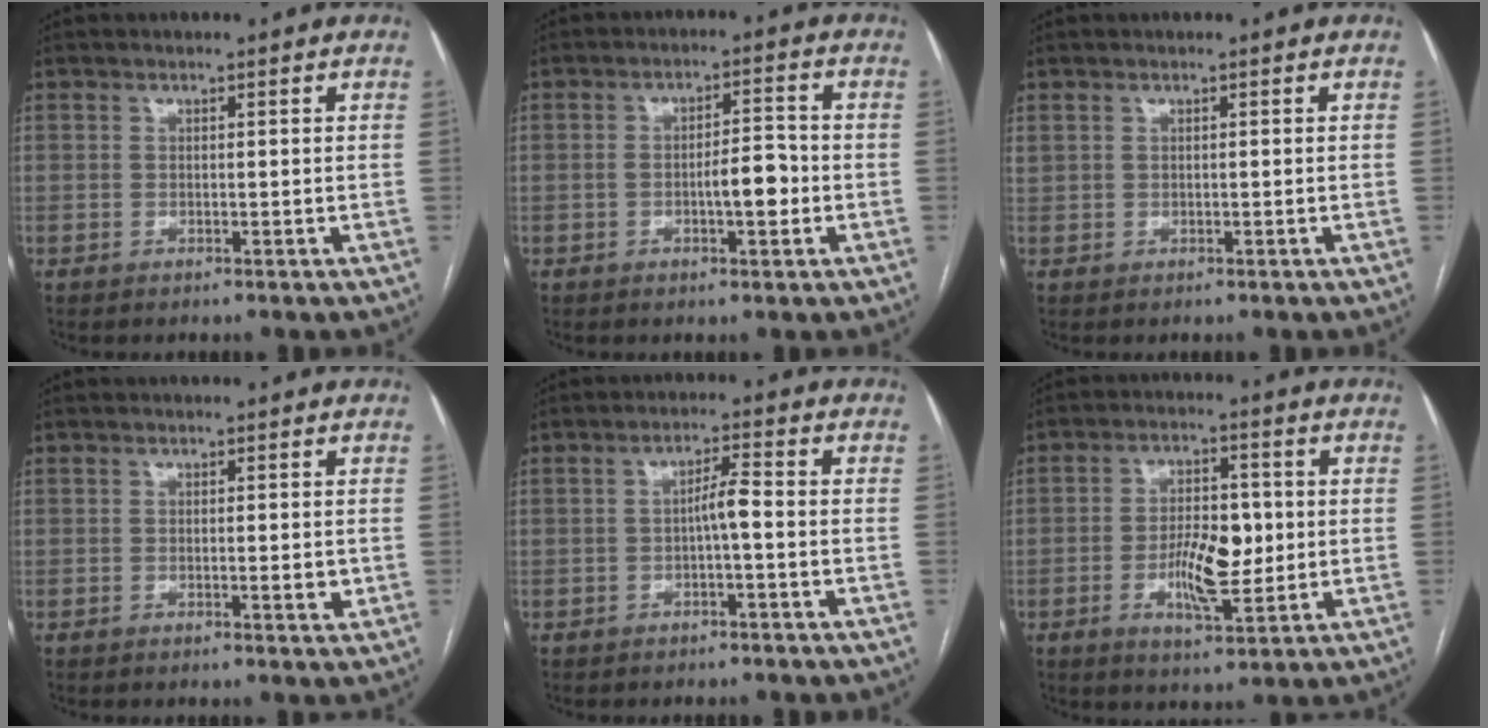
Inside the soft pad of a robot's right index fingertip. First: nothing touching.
{"total": 5.3, "force": [-1.3, 1.5, 5.0], "torque": [-0.079, 0.010, -0.018]}
{"total": 0.7, "force": [0.4, 0.5, 0.4], "torque": [-0.012, 0.014, 0.013]}
{"total": 1.6, "force": [-0.2, 0.4, 1.5], "torque": [-0.021, -0.003, -0.002]}
{"total": 3.2, "force": [-0.7, 0.3, 3.1], "torque": [-0.050, 0.009, -0.012]}
{"total": 8.8, "force": [-1.2, 3.3, 8.1], "torque": [-0.145, 0.004, -0.017]}